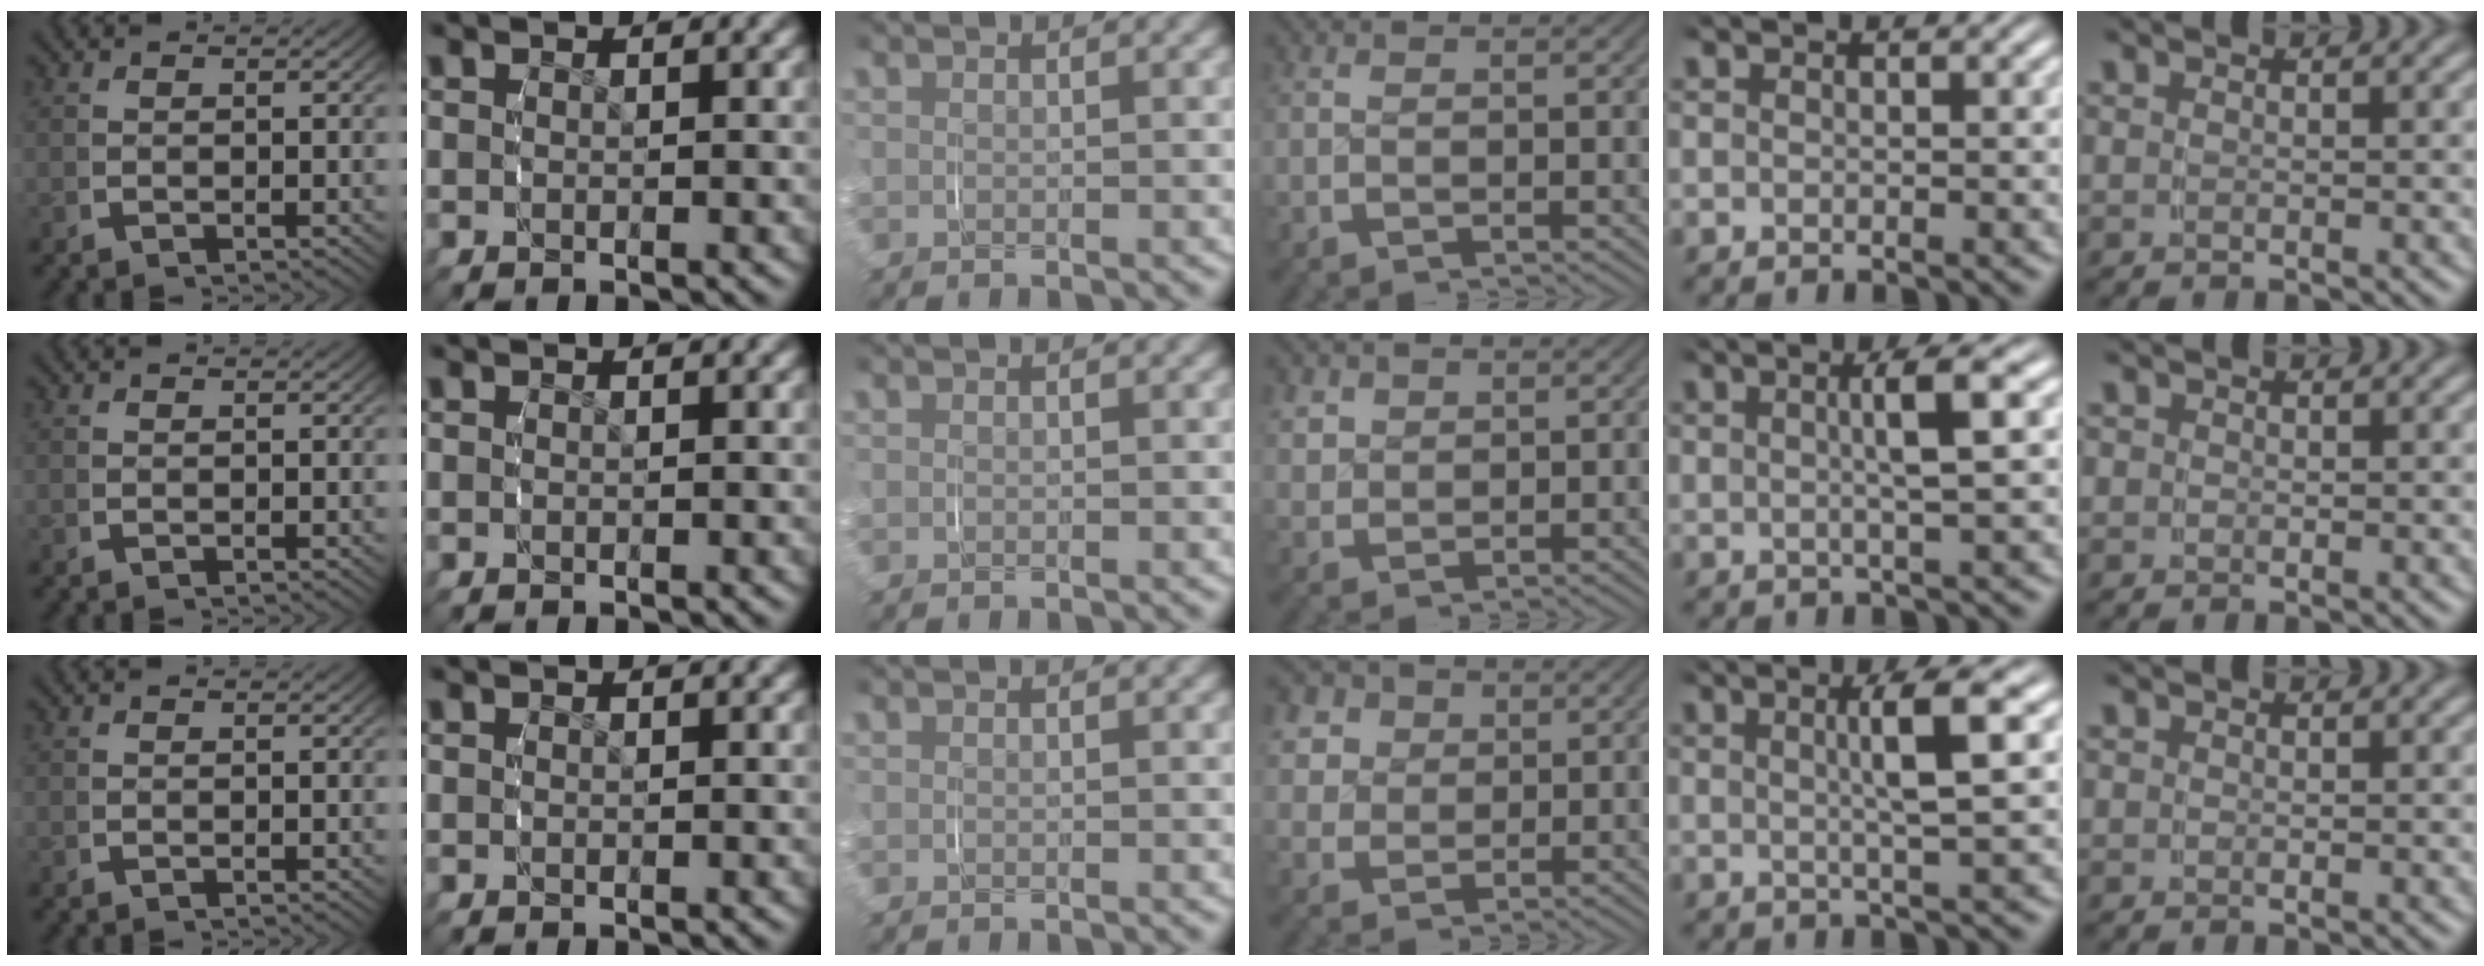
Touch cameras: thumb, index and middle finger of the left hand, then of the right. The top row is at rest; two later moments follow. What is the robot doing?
{"motion": "grasp_and_lifting", "object": "paper towel"}